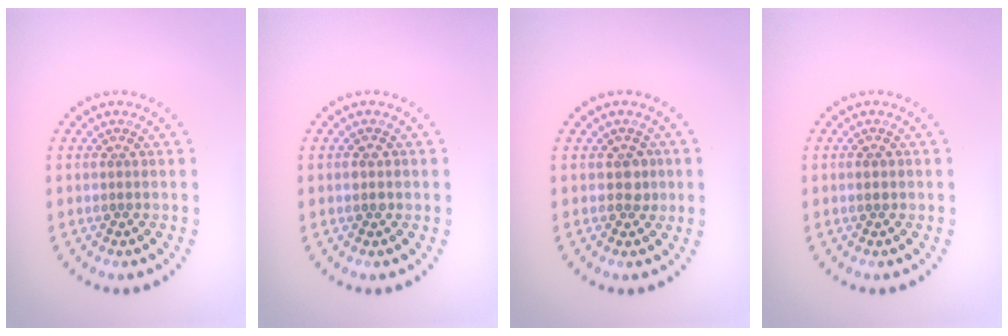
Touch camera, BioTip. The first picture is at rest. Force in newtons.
{"total": 1.2, "press": 1.2, "slide": 0.1}
{"total": 1.5, "press": 1.3, "slide": 0.6}
{"total": 1.0, "press": 1.0, "slide": 0.1}